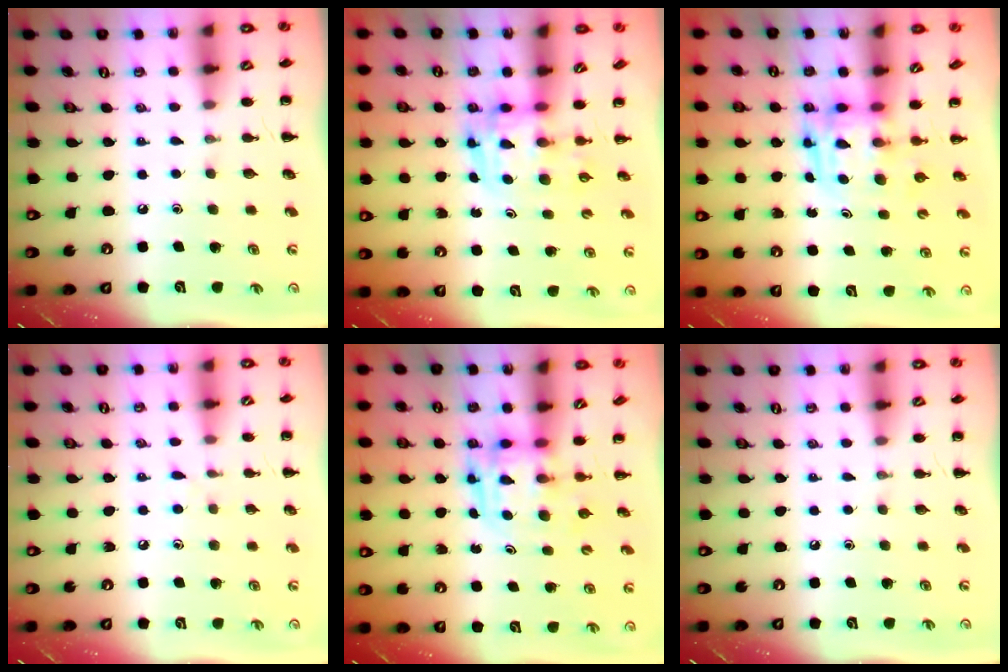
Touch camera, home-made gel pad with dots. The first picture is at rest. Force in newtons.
{"total": 3.6, "press": 3.6, "slide": 0.6}
{"total": 3.9, "press": 3.9, "slide": 0.7}
{"total": 3.8, "press": 3.3, "slide": 1.9}
{"total": 3.9, "press": 3.9, "slide": 0.7}
{"total": 0.0}